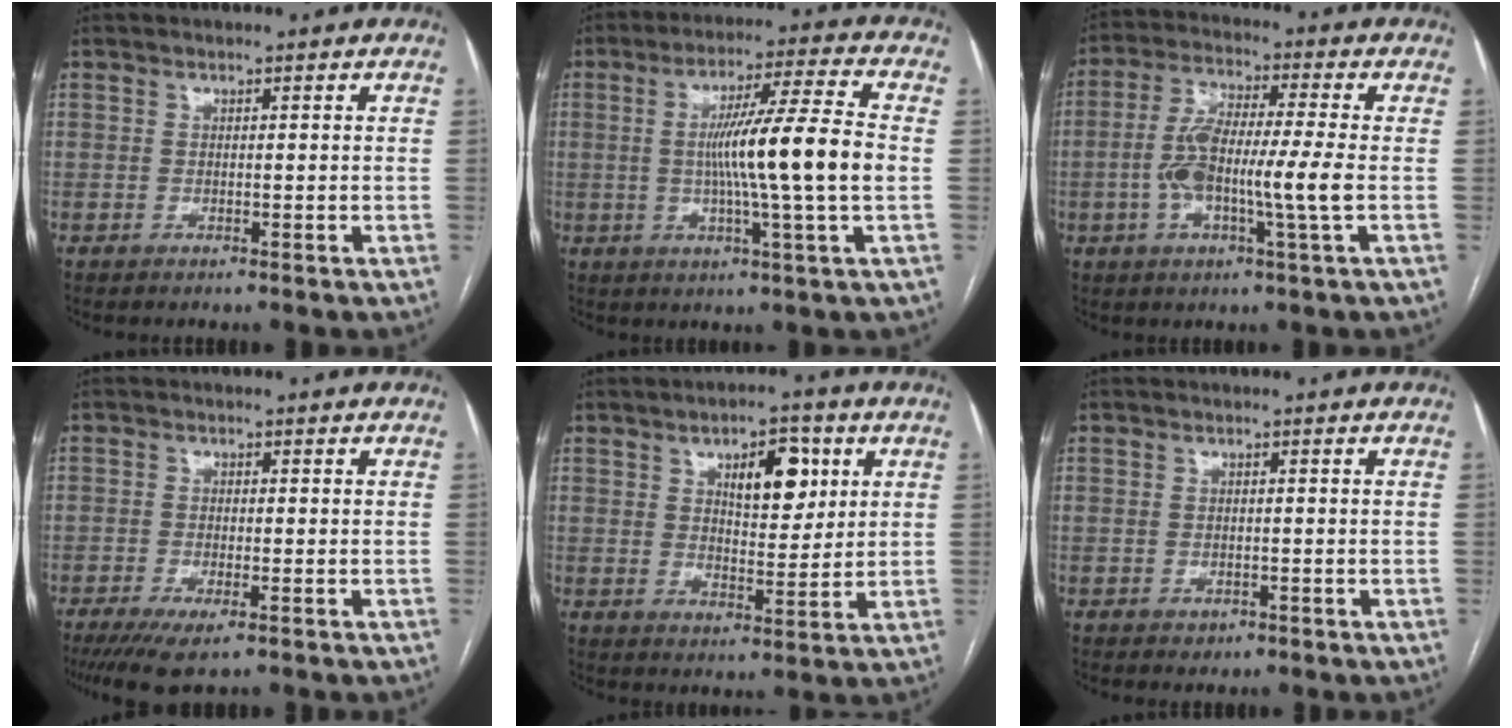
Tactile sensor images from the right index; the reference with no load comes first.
{"total": 13.7, "force": [-0.4, -1.1, 13.7], "torque": [-0.232, 0.003, -0.009]}
{"total": 11.0, "force": [-1.8, 0.4, 10.8], "torque": [-0.213, 0.005, -0.041]}
{"total": 5.8, "force": [-3.8, 1.3, 4.2], "torque": [-0.073, -0.015, -0.060]}
{"total": 8.3, "force": [3.3, 3.5, 6.7], "torque": [-0.099, 0.004, 0.054]}
{"total": 1.1, "force": [-0.6, 0.8, 0.4], "torque": [-0.007, 0.001, -0.004]}